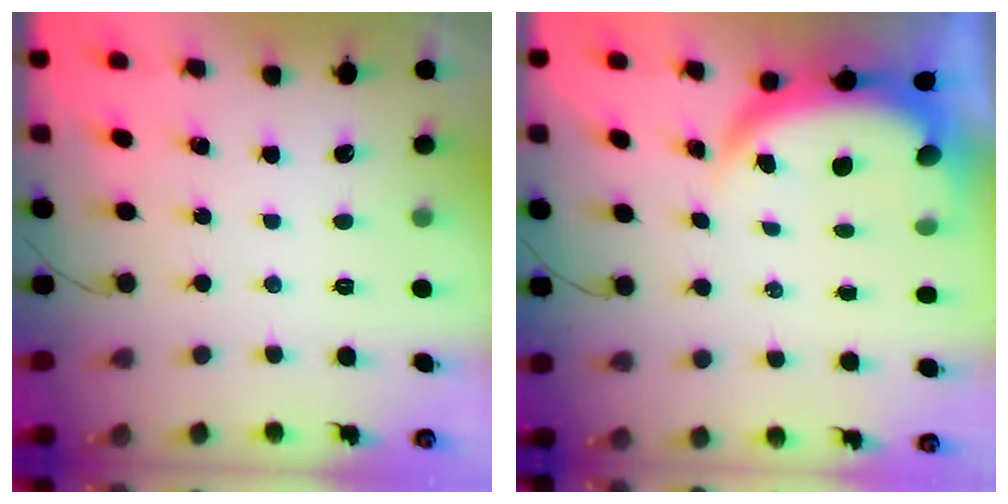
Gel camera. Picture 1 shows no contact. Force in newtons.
{"total": 5.8, "press": 5.7, "slide": 0.8}